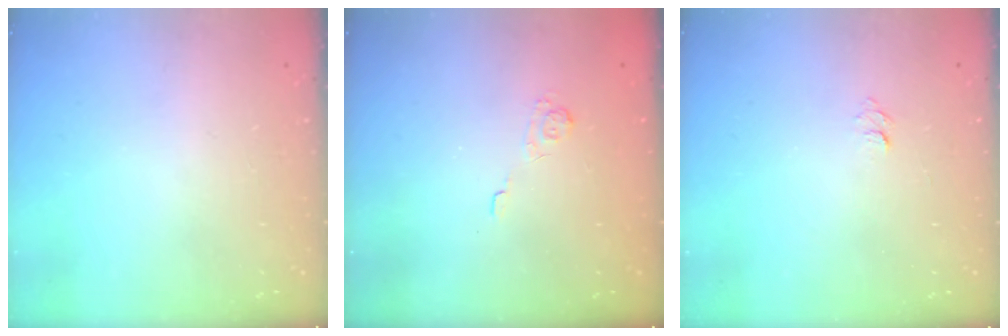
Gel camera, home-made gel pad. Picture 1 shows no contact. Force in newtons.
{"total": 2.2, "press": 1.7, "slide": 1.4}
{"total": 3.5, "press": 3.5, "slide": 0.3}